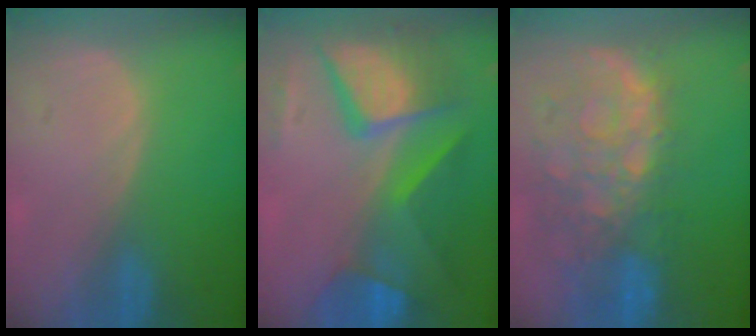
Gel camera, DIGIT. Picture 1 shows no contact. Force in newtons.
{"total": 11.9, "press": 11.9, "slide": 1.1}
{"total": 11.7, "press": 9.9, "slide": 6.3}